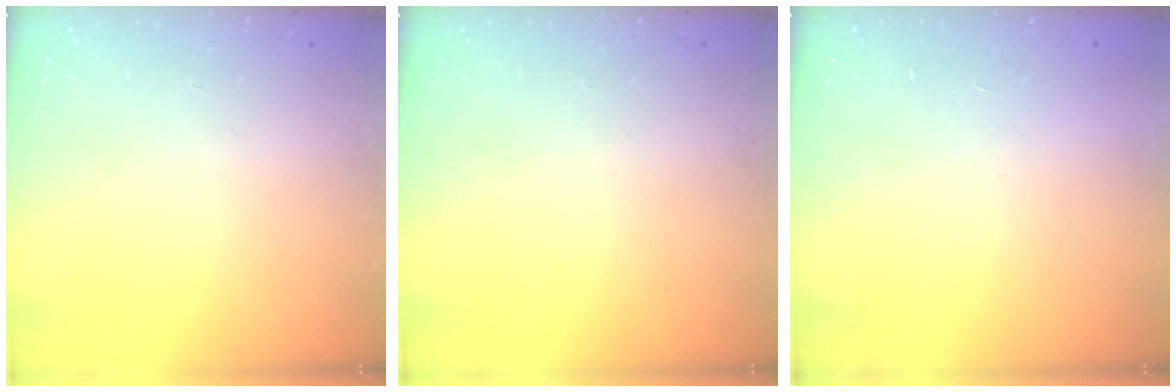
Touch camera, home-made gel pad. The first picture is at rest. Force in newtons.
{"total": 0.0}
{"total": 1.7, "press": 1.7, "slide": 0.1}